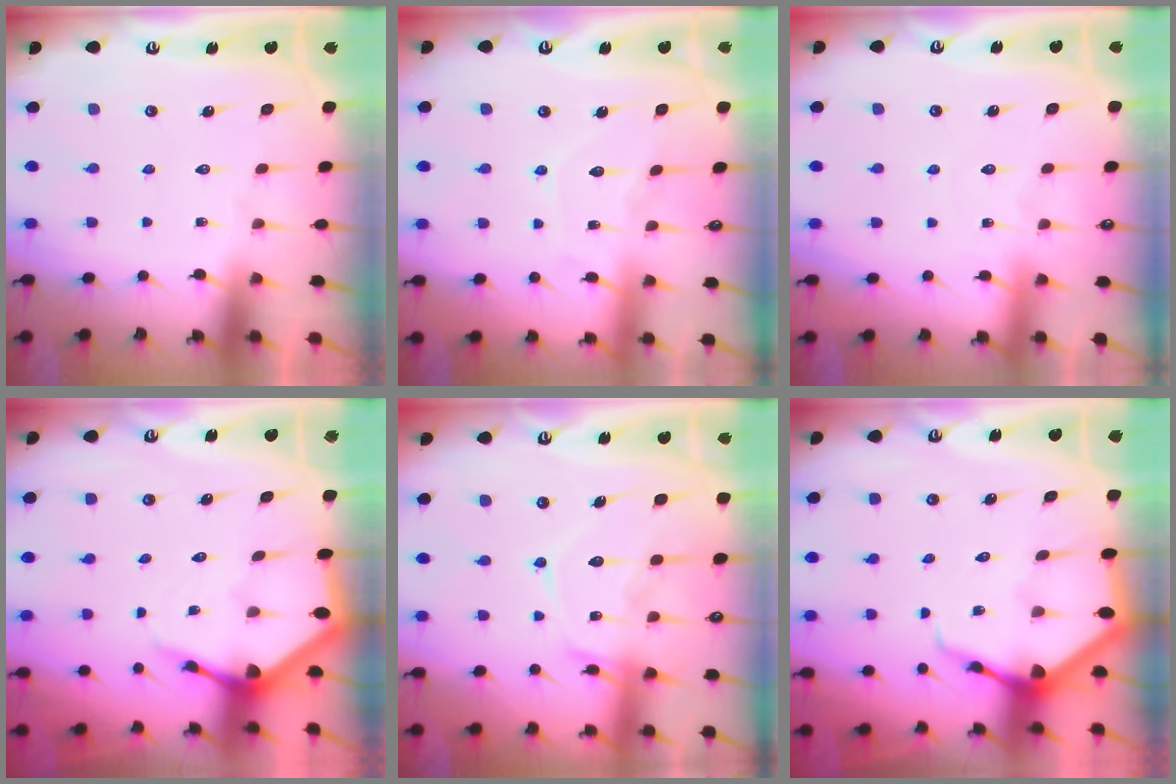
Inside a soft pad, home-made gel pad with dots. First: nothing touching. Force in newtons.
{"total": 7.1, "press": 7.0, "slide": 0.8}
{"total": 3.6, "press": 3.6, "slide": 0.4}
{"total": 5.1, "press": 5.0, "slide": 0.7}
{"total": 14.9, "press": 14.8, "slide": 1.2}
{"total": 6.2, "press": 6.1, "slide": 0.8}